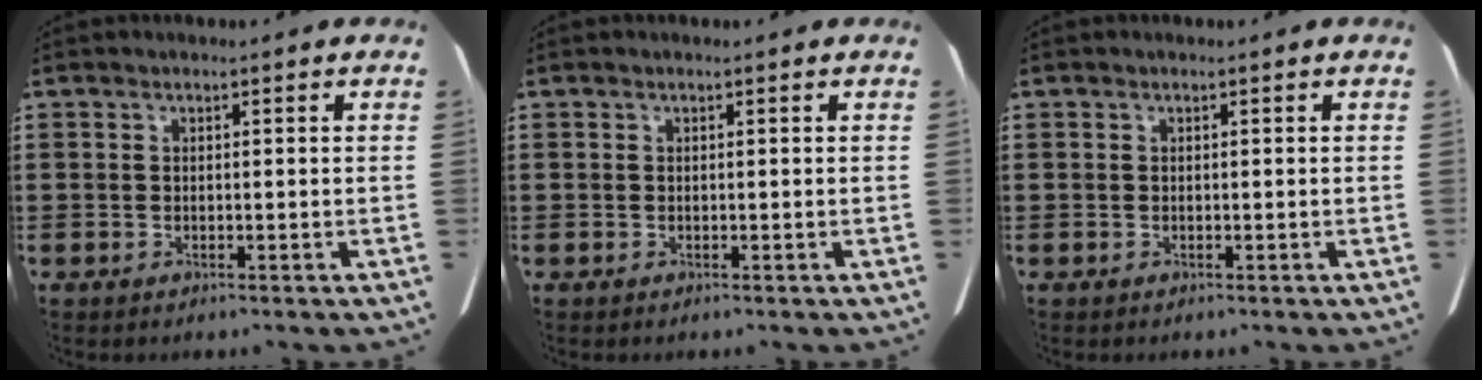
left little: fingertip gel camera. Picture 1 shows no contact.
{"total": 0.0}
{"total": 0.0}